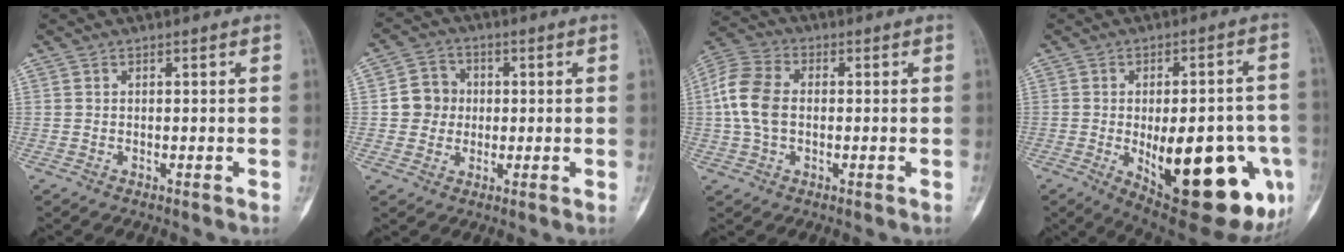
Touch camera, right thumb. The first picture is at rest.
{"total": 6.1, "force": [0.1, 5.8, 2.0], "torque": [-0.002, 0.008, -0.004]}
{"total": 9.7, "force": [-0.1, 6.6, 7.1], "torque": [-0.149, 0.023, -0.010]}
{"total": 26.9, "force": [-7.4, 10.5, 23.6], "torque": [-0.258, -0.002, -0.073]}